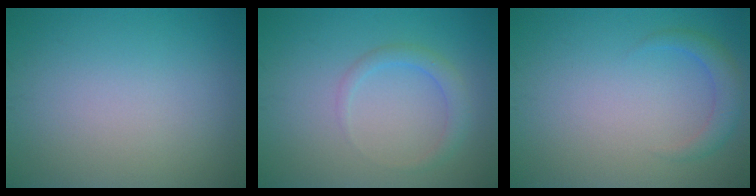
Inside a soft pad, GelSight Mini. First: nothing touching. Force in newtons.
{"total": 1.9, "press": 1.9, "slide": 0.1}
{"total": 2.1, "press": 2.1, "slide": 0.2}